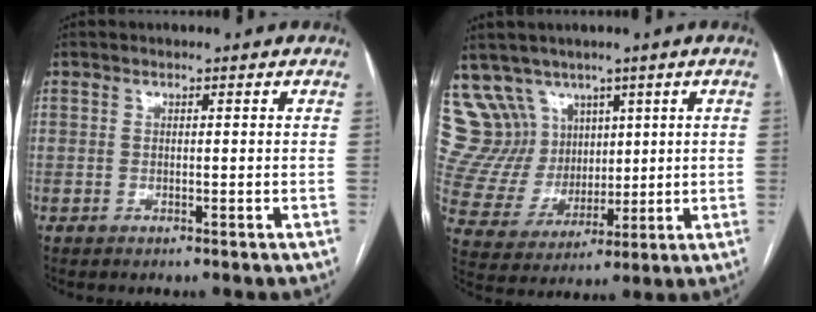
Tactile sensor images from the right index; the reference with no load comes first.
{"total": 12.3, "force": [8.0, 9.1, 1.9], "torque": [-0.057, 0.054, 0.174]}